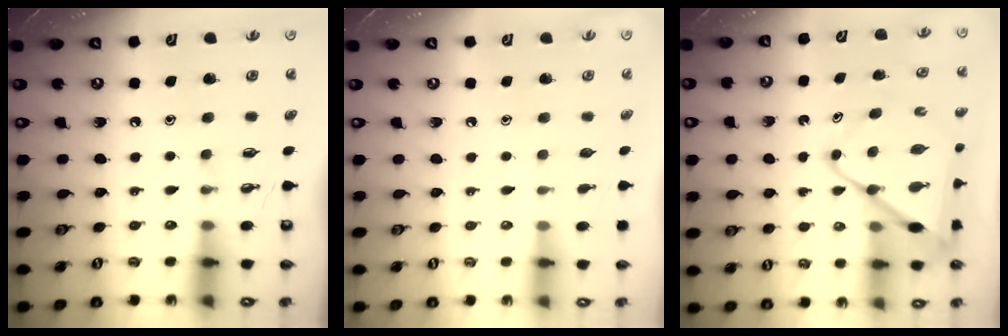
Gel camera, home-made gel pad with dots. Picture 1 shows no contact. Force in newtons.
{"total": 0.0}
{"total": 12.5, "press": 12.5, "slide": 1.1}